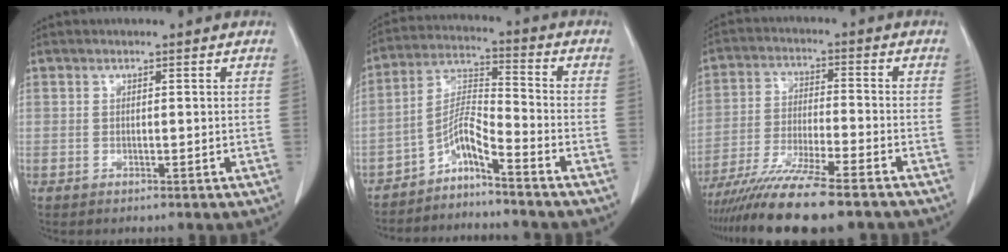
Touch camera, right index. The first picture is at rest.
{"total": 6.4, "force": [-5.1, -0.4, 3.9], "torque": [-0.080, 0.012, -0.095]}
{"total": 14.6, "force": [-11.9, 0.4, 8.4], "torque": [-0.151, -0.039, -0.198]}